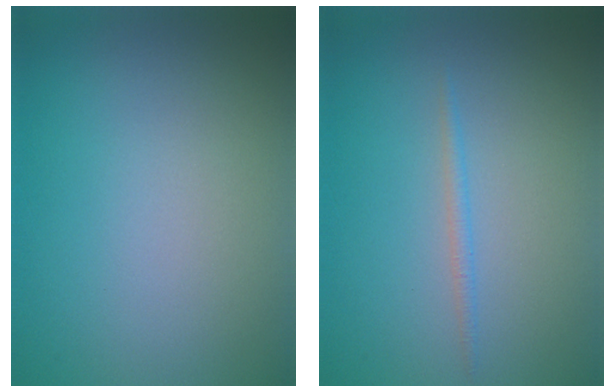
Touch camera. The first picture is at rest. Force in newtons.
{"total": 0.9, "press": 0.9, "slide": 0.1}